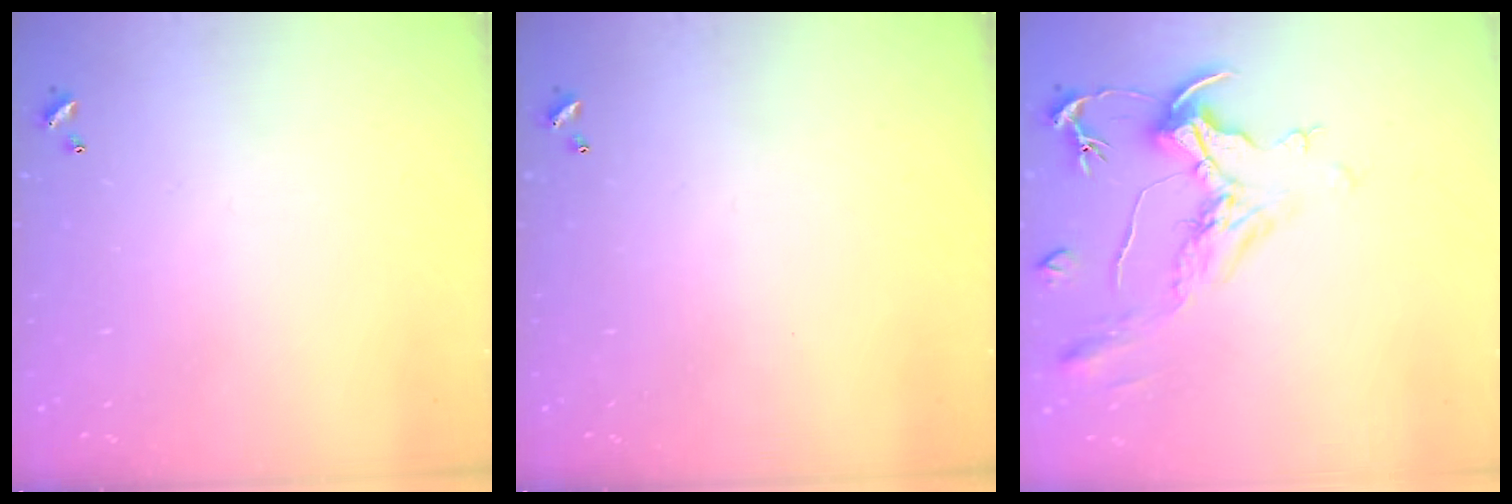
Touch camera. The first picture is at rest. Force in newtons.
{"total": 0.0}
{"total": 2.1, "press": 1.7, "slide": 1.3}